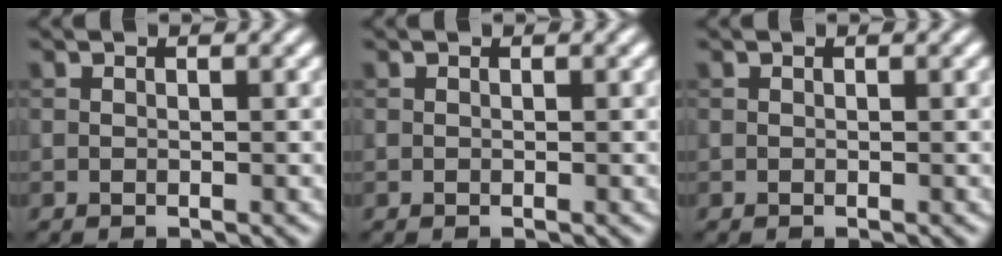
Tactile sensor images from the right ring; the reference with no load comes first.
{"total": 0.0}
{"total": 0.0}